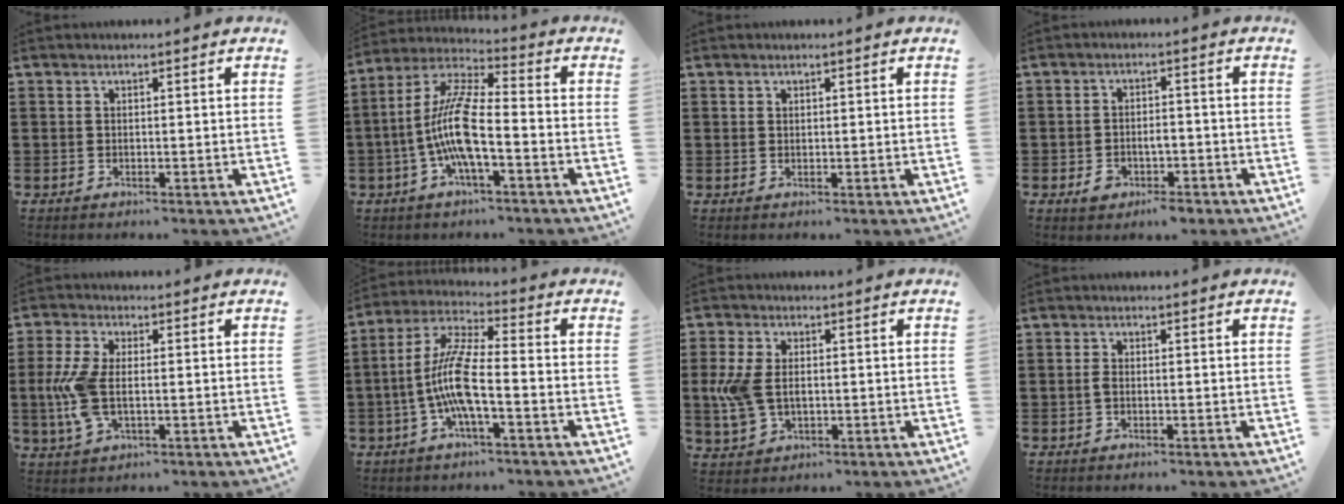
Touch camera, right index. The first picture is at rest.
{"total": 10.8, "force": [-2.8, 2.6, 10.1], "torque": [-0.233, -0.014, -0.060]}
{"total": 0.7, "force": [0.5, 0.5, 0.2], "torque": [-0.005, 0.002, 0.009]}
{"total": 3.1, "force": [-1.8, 1.7, 1.9], "torque": [-0.042, 0.002, -0.037]}
{"total": 8.1, "force": [-0.6, 3.8, 7.1], "torque": [-0.176, -0.009, -0.018]}
{"total": 9.6, "force": [-2.5, 2.0, 9.1], "torque": [-0.209, -0.016, -0.056]}
{"total": 6.6, "force": [-0.1, 4.2, 5.1], "torque": [-0.142, -0.002, -0.013]}
{"total": 1.2, "force": [-0.4, 0.5, 1.1], "torque": [-0.029, -0.004, -0.009]}